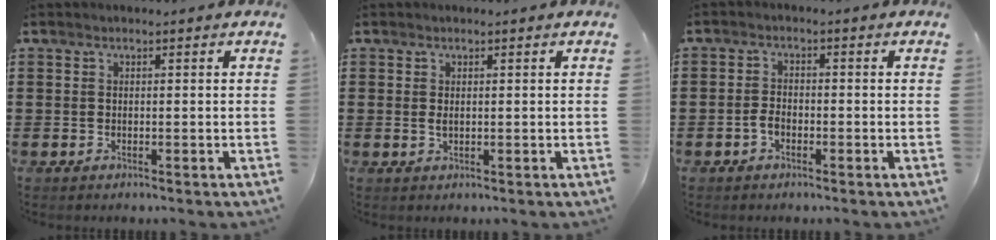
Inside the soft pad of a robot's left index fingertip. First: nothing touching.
{"total": 0.9, "force": [0.3, 0.4, 0.8], "torque": [-0.017, 0.003, 0.004]}
{"total": 2.1, "force": [-0.9, 1.2, 1.5], "torque": [-0.038, 0.001, -0.019]}